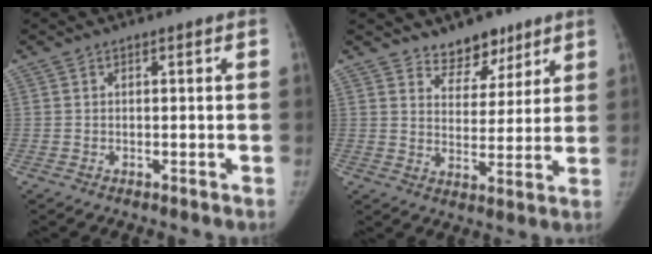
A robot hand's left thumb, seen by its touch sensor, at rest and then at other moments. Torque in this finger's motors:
{"motor_torque": [-0.42, -0.06, -0.19, 0.35, -0.02]}